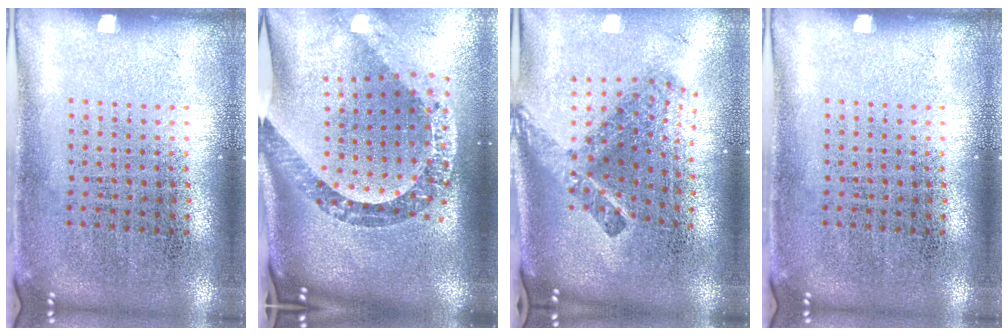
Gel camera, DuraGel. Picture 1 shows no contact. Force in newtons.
{"total": 3.5, "press": 2.5, "slide": 2.5}
{"total": 2.5, "press": 1.6, "slide": 2.0}
{"total": 0.0}